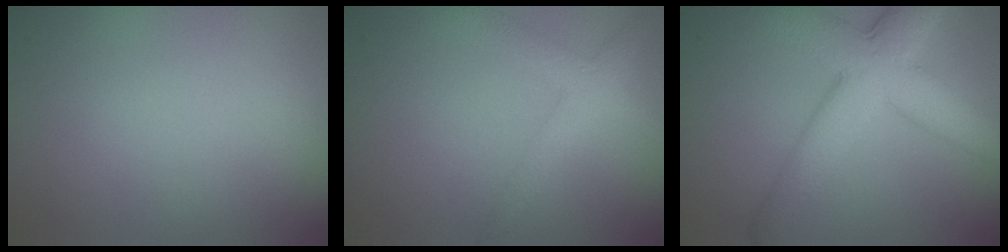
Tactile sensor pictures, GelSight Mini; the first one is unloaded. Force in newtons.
{"total": 2.4, "press": 2.4, "slide": 0.2}
{"total": 8.9, "press": 8.9, "slide": 0.2}